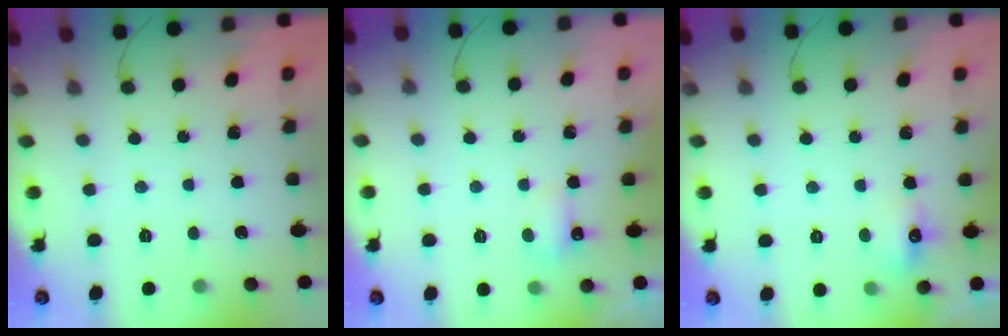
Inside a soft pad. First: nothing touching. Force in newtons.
{"total": 2.8, "press": 2.7, "slide": 0.6}
{"total": 5.9, "press": 5.6, "slide": 1.7}